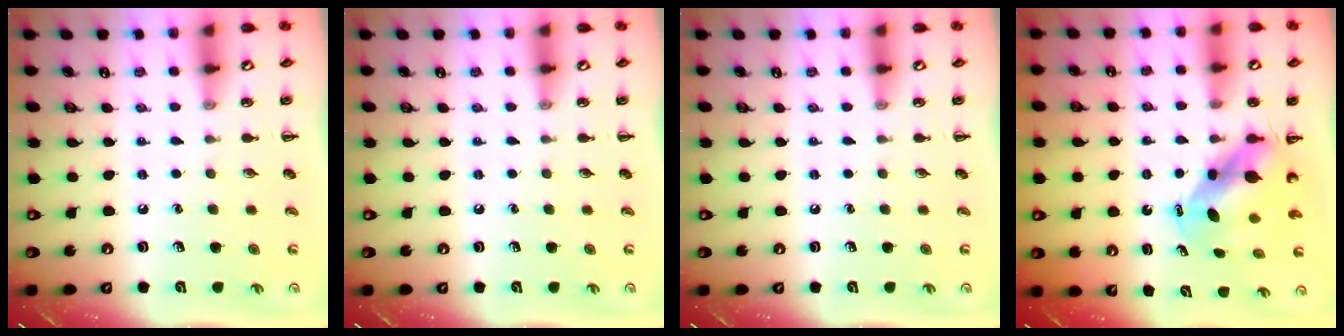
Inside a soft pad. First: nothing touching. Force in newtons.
{"total": 0.0}
{"total": 0.0}
{"total": 5.8, "press": 5.7, "slide": 1.3}